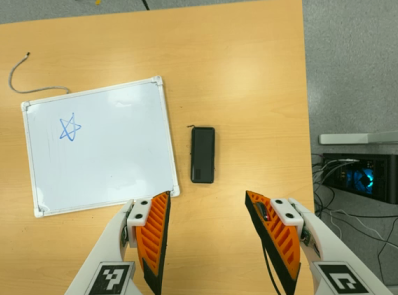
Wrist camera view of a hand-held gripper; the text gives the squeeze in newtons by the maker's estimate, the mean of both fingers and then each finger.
{"total": 0.0}